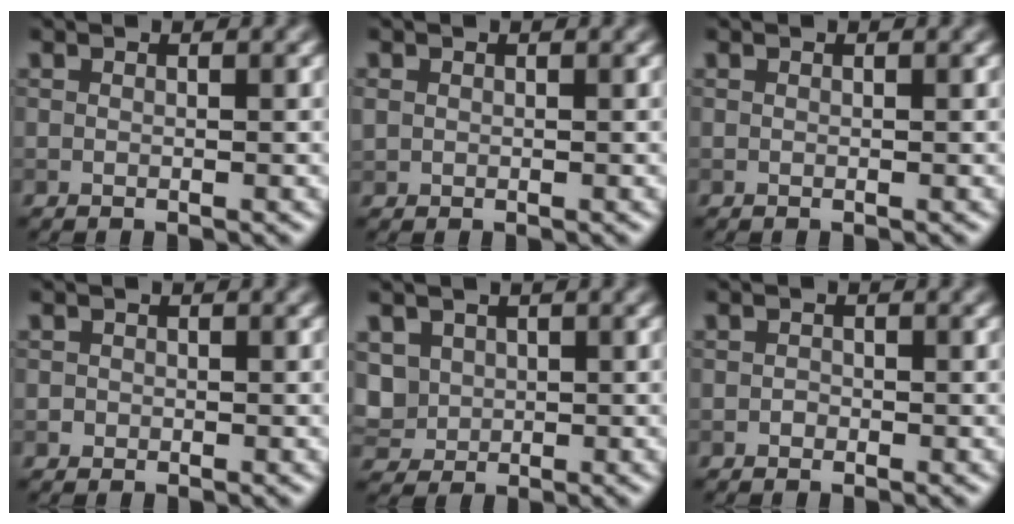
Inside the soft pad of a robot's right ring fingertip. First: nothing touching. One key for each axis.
{"total": 0.6, "fx": 0.2, "fy": 0.6, "fz": 0.1, "tx": -0.005, "ty": -0.003, "tz": 0.008}
{"total": 0.0}
{"total": 0.6, "fx": -0.2, "fy": 0.5, "fz": 0.0, "tx": 0.006, "ty": -0.005, "tz": -0.003}
{"total": 3.6, "fx": 0.6, "fy": 3.2, "fz": 1.7, "tx": -0.053, "ty": 0.002, "tz": 0.016}
{"total": 0.6, "fx": -0.3, "fy": 0.5, "fz": 0.1, "tx": 0.000, "ty": -0.005, "tz": -0.008}